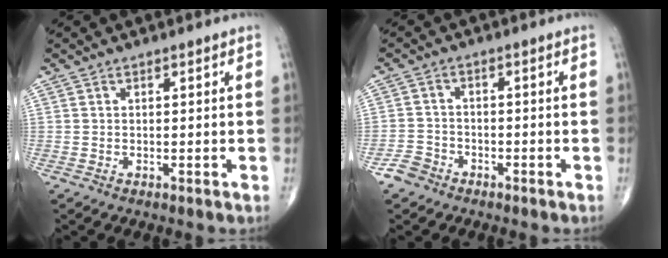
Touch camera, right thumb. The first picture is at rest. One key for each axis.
{"total": 3.6, "fx": -2.6, "fy": 2.5, "fz": 0.6, "tx": -0.008, "ty": 0.016, "tz": -0.052}